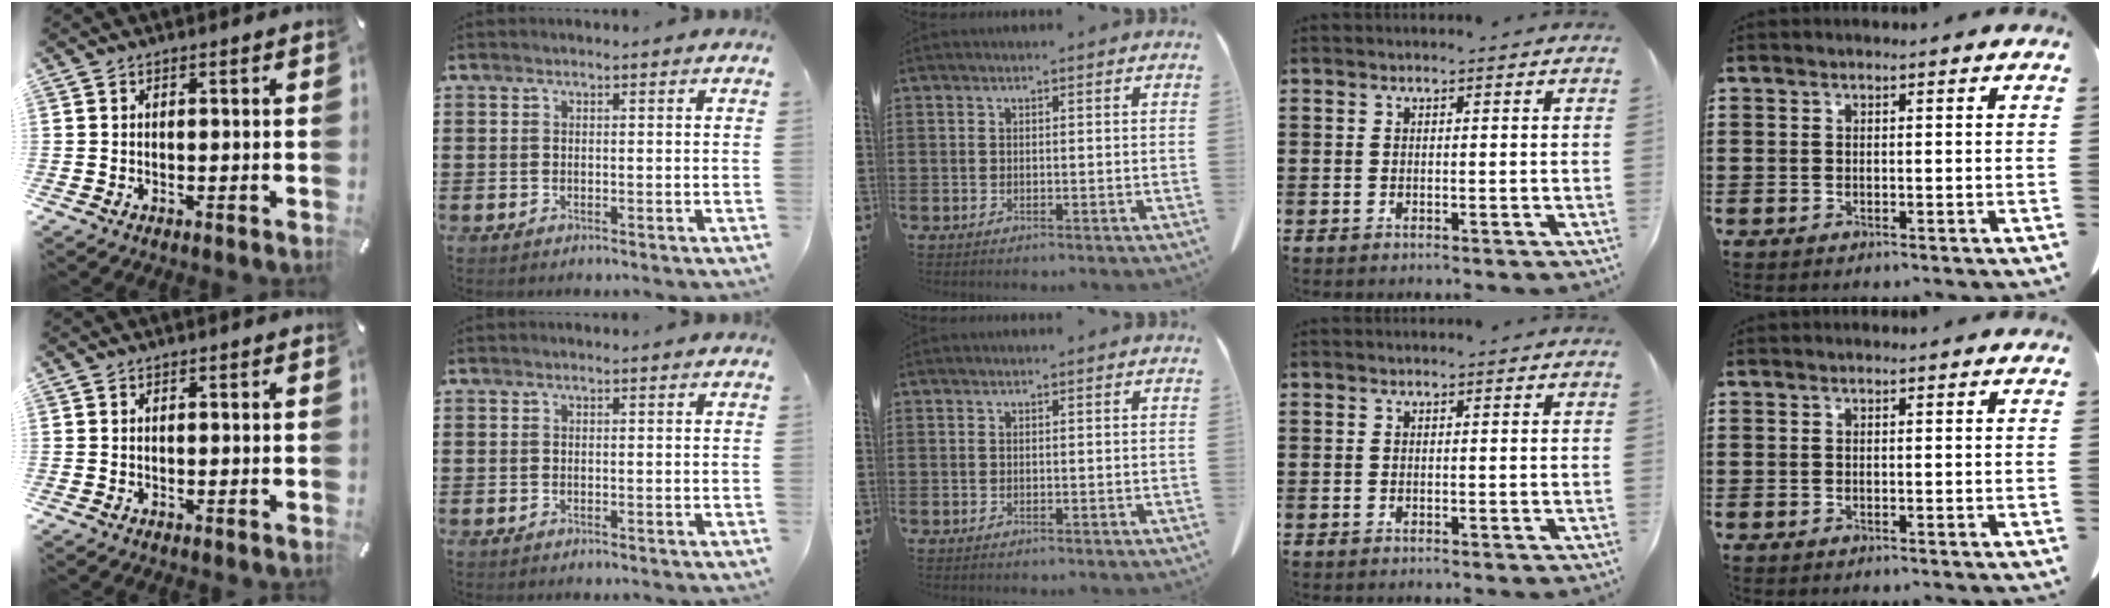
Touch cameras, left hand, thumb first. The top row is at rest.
{}